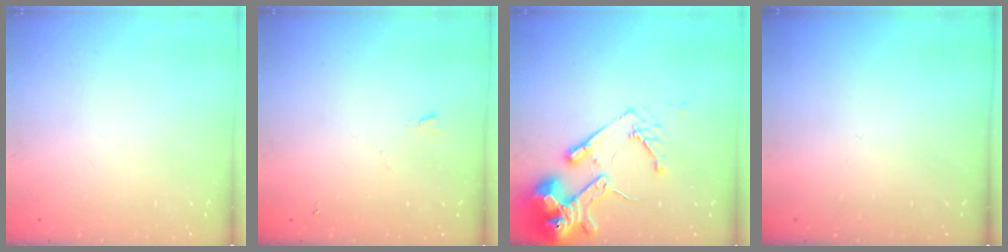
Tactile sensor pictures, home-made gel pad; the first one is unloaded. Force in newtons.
{"total": 3.4, "press": 3.4, "slide": 0.6}
{"total": 15.5, "press": 15.4, "slide": 2.1}
{"total": 0.0}